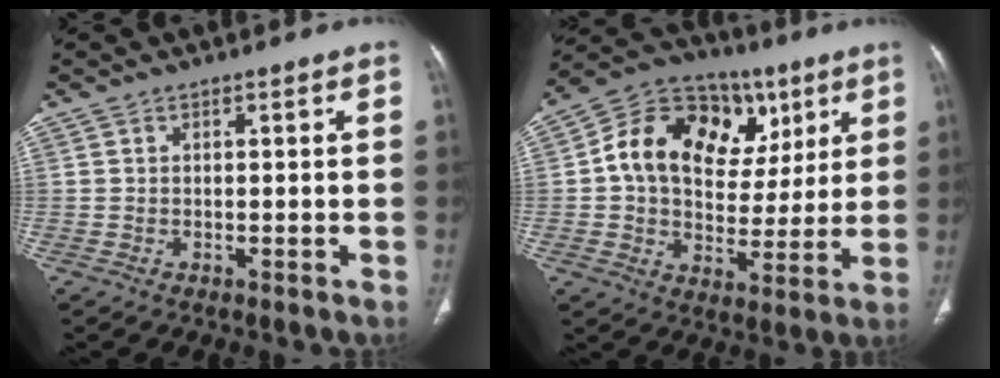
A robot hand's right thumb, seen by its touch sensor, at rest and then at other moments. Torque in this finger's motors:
{"motor_torque": [1.79, 2.01, 0.57, -0.44, 0.25]}